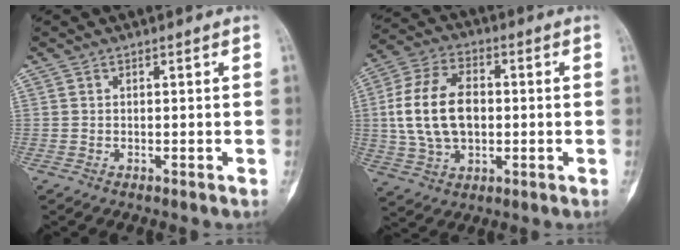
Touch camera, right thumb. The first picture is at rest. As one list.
[{"total": 14.9, "force": [0.4, 9.6, 11.4], "torque": [-0.205, 0.017, 0.008]}]